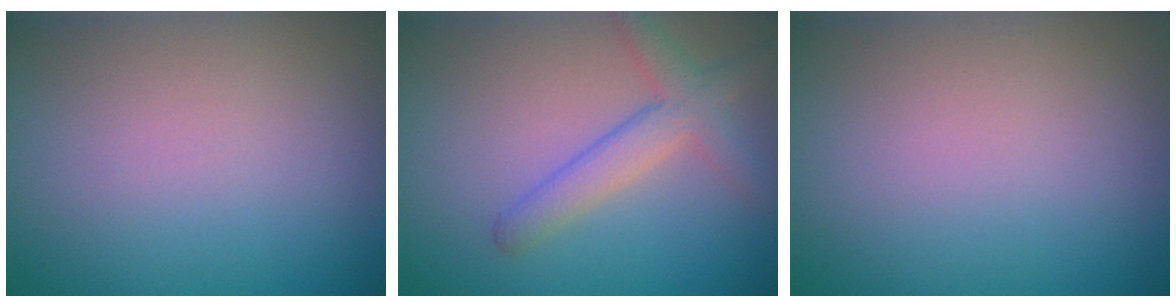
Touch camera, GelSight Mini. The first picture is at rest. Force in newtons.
{"total": 3.5, "press": 3.5, "slide": 0.2}
{"total": 0.0}